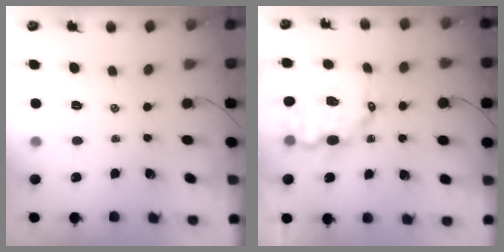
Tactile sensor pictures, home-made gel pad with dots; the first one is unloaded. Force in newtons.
{"total": 11.8, "press": 11.6, "slide": 2.2}